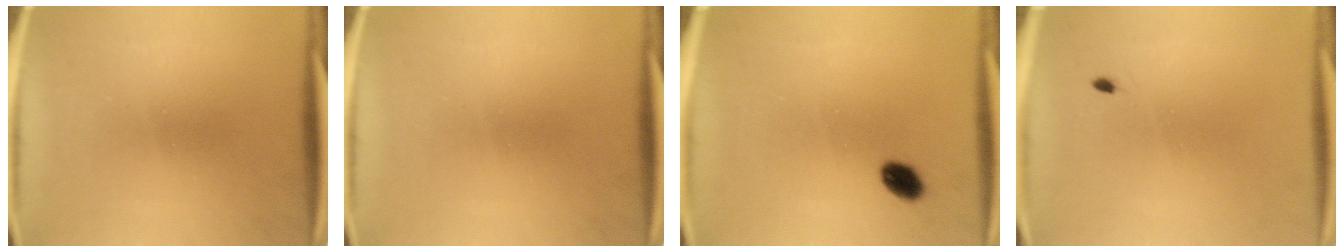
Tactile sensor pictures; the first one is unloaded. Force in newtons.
{"total": 0.0}
{"total": 3.6}
{"total": 0.5}